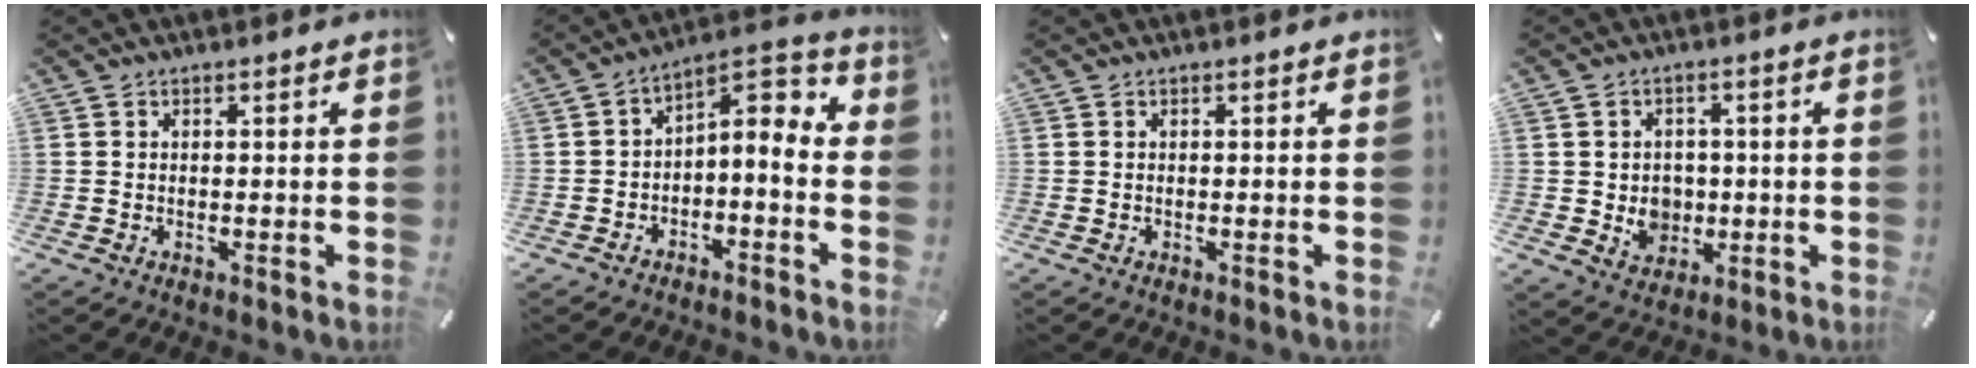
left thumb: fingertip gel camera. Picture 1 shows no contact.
{"total": 4.8, "force": [-1.3, 2.9, 3.5], "torque": [-0.041, -0.009, -0.033]}
{"total": 0.0}
{"total": 6.0, "force": [-0.6, 5.6, 2.3], "torque": [-0.030, 0.002, -0.011]}